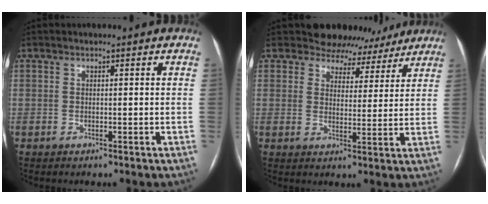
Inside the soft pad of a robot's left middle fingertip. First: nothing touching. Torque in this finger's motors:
{"motor_torque": [0.23, -0.30, 0.08, 0.00]}